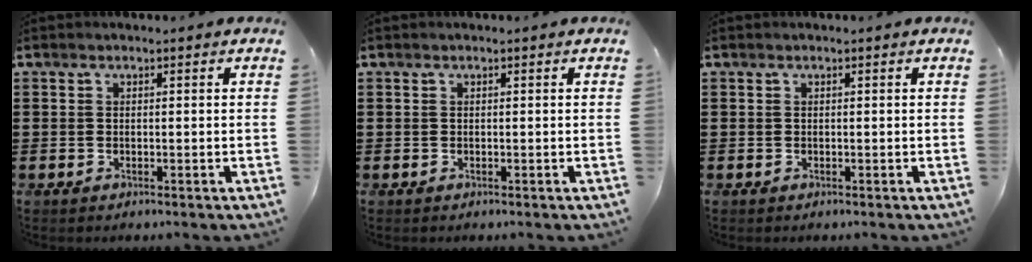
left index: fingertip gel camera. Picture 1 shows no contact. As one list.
[{"total": 0.0}, {"total": 0.0}]